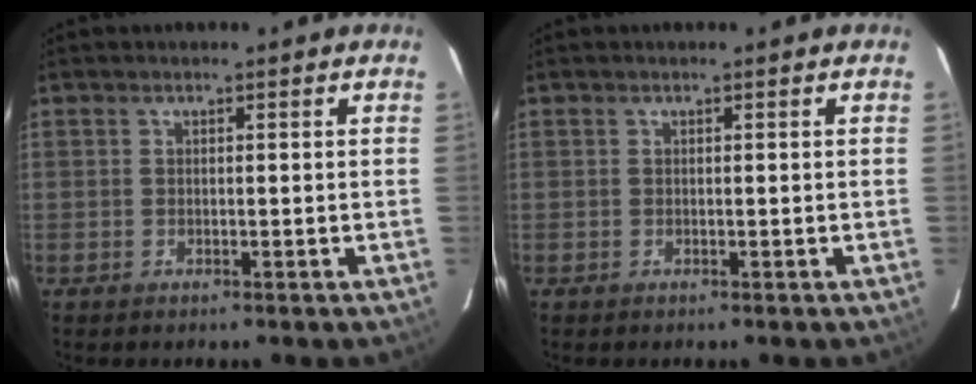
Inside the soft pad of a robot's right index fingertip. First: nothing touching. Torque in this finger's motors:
{"motor_torque": [0.10, 0.06, -0.01, 0.01]}